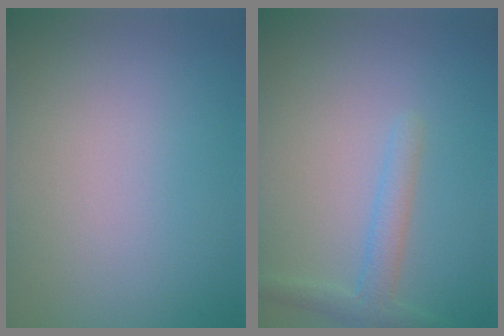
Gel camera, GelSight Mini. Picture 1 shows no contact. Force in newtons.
{"total": 2.1, "press": 2.1, "slide": 0.2}